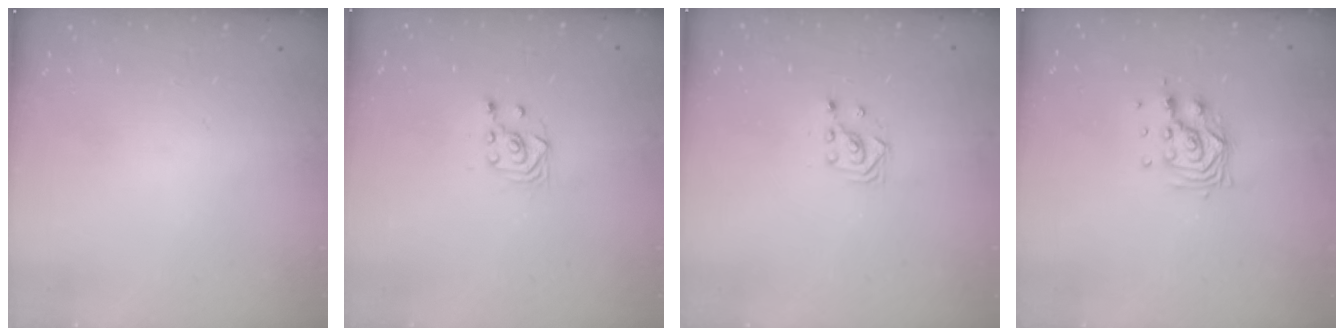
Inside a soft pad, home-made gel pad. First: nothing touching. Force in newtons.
{"total": 3.2, "press": 3.1, "slide": 0.9}
{"total": 2.9, "press": 2.9, "slide": 0.3}
{"total": 9.5, "press": 9.5, "slide": 0.7}